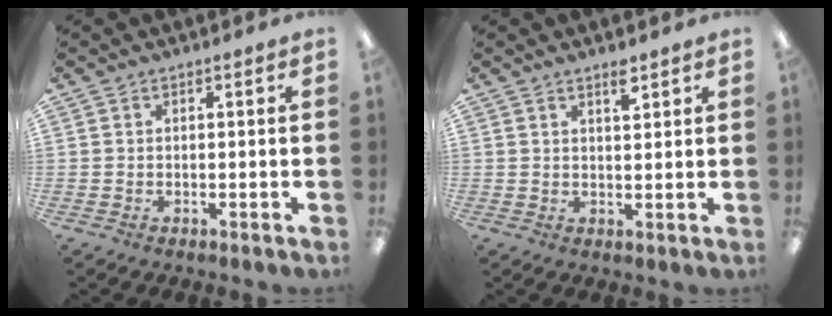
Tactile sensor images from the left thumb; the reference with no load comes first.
{"total": 3.2, "force": [2.5, 0.9, 1.8], "torque": [-0.016, -0.012, 0.040]}